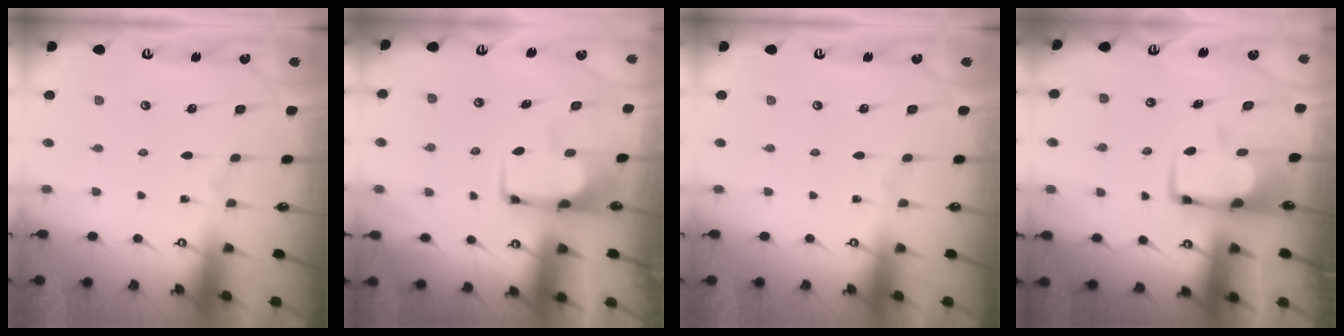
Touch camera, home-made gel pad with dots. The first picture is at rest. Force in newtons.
{"total": 1.7, "press": 1.6, "slide": 0.5}
{"total": 0.0}
{"total": 7.2, "press": 7.1, "slide": 1.2}